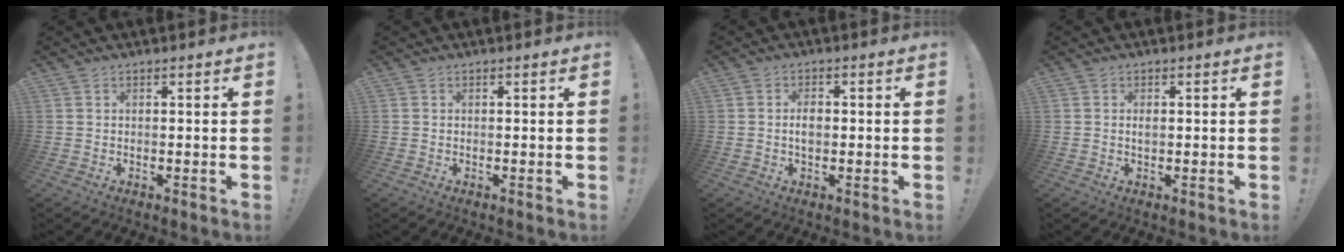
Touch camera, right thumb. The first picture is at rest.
{"total": 0.0}
{"total": 3.1, "force": [-0.2, 1.9, 2.4], "torque": [-0.037, 0.004, -0.006]}
{"total": 1.0, "force": [0.0, 0.7, 0.7], "torque": [-0.013, 0.003, 0.000]}